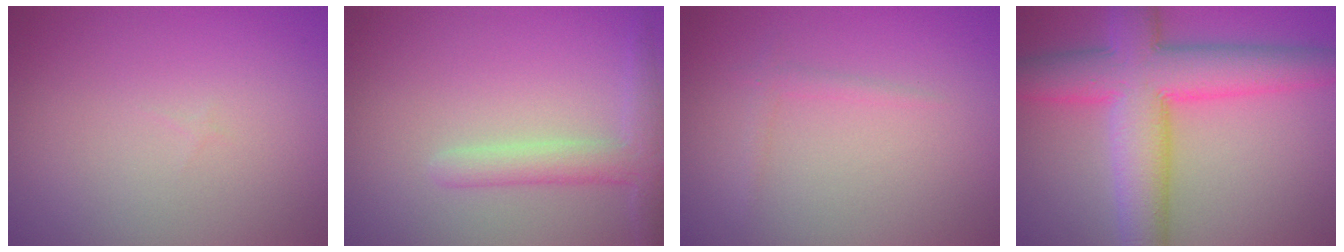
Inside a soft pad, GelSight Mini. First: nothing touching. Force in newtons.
{"total": 3.0, "press": 3.0, "slide": 0.2}
{"total": 0.8, "press": 0.8, "slide": 0.0}
{"total": 10.2, "press": 10.2, "slide": 0.1}